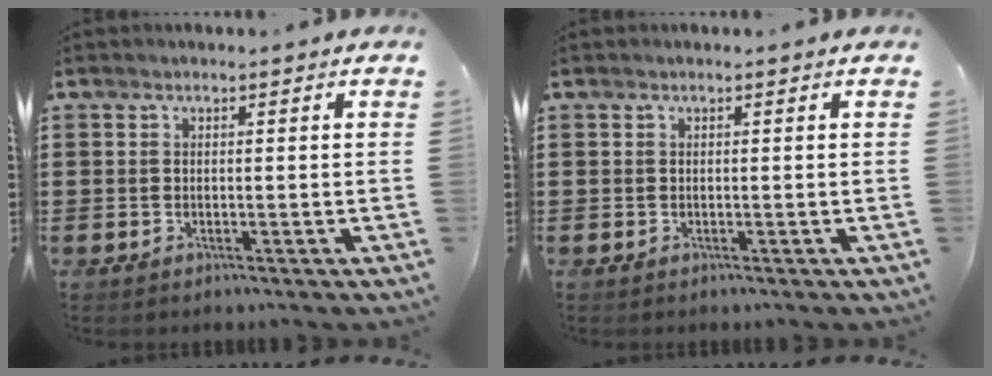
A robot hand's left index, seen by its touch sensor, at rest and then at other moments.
{"total": 0.0}